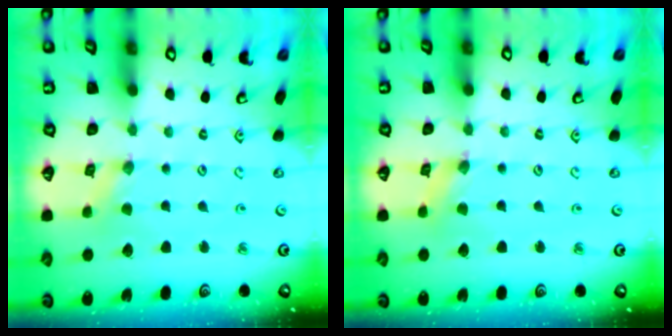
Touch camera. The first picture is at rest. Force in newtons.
{"total": 1.3, "press": 1.3, "slide": 0.2}